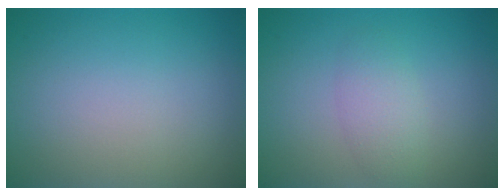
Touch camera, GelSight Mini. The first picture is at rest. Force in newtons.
{"total": 2.1, "press": 2.1, "slide": 0.1}